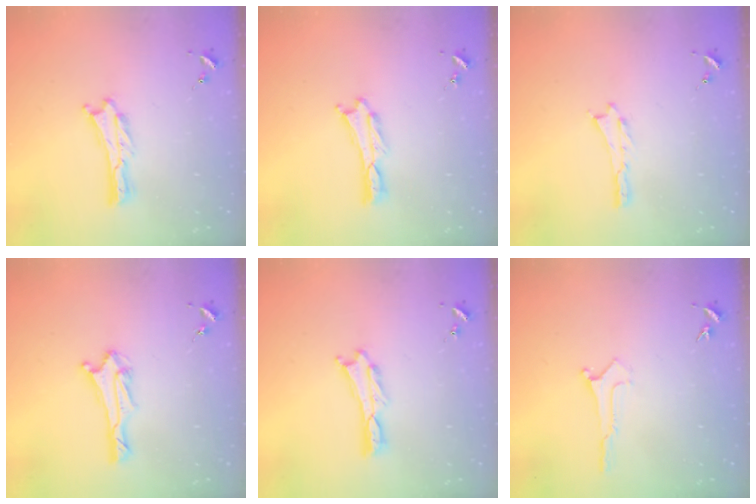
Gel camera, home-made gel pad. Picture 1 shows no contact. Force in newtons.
{"total": 0.0}
{"total": 0.0}
{"total": 2.9, "press": 2.8, "slide": 0.7}
{"total": 0.0}
{"total": 0.0}